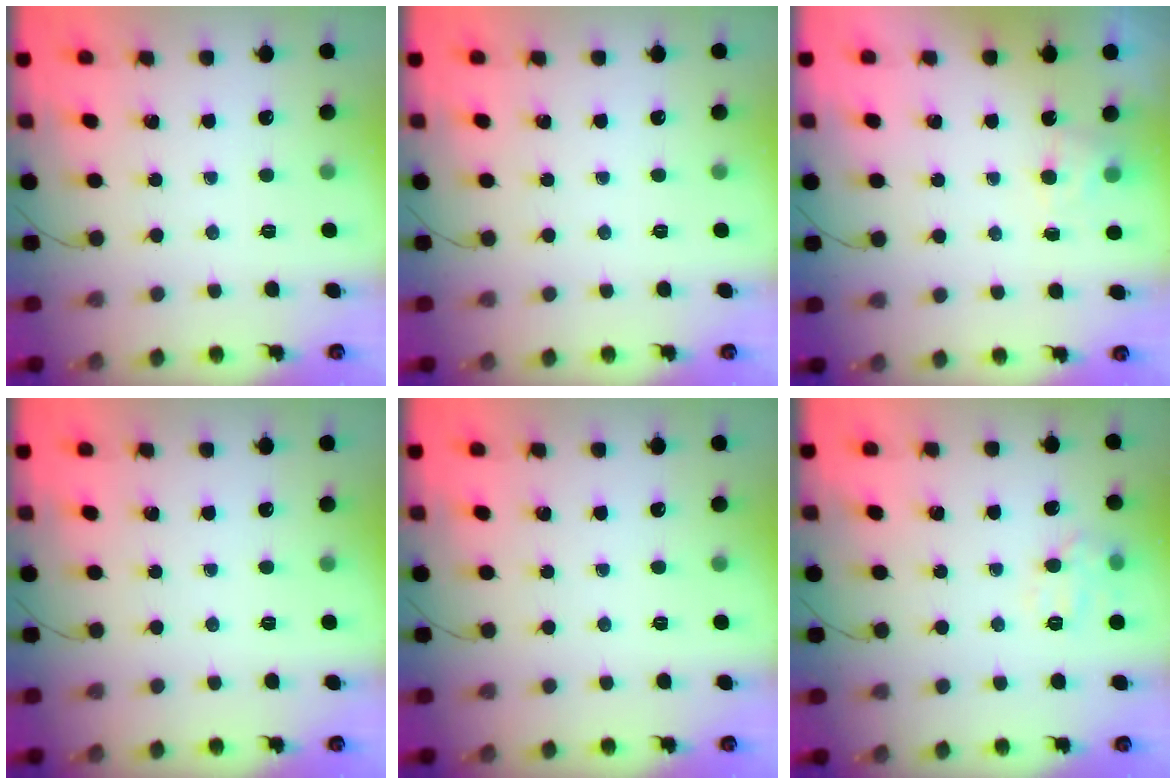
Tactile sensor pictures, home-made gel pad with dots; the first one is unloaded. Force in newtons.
{"total": 0.0}
{"total": 3.9, "press": 3.6, "slide": 1.3}
{"total": 0.0}
{"total": 0.0}
{"total": 8.0, "press": 8.0, "slide": 0.4}